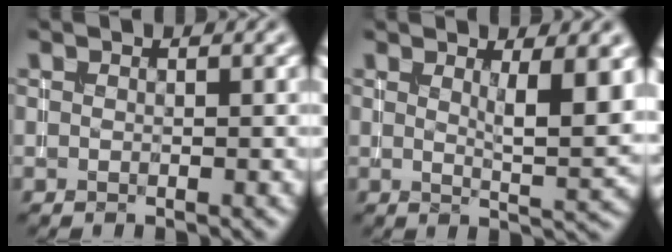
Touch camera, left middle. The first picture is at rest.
{"total": 4.9, "force": [1.6, 1.2, 4.5], "torque": [-0.059, -0.010, 0.027]}